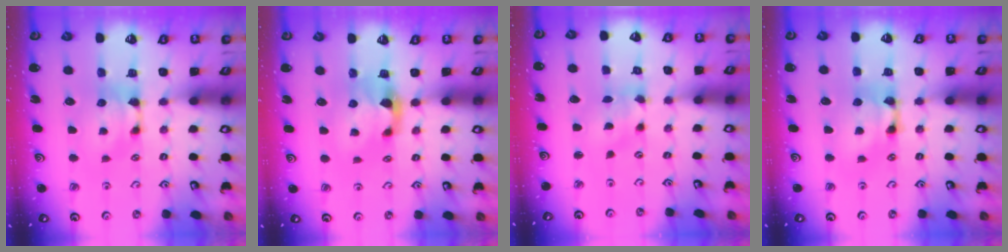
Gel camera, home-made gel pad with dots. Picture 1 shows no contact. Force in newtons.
{"total": 2.2, "press": 1.8, "slide": 1.2}
{"total": 1.2, "press": 0.3, "slide": 1.2}
{"total": 2.6, "press": 2.6, "slide": 0.2}